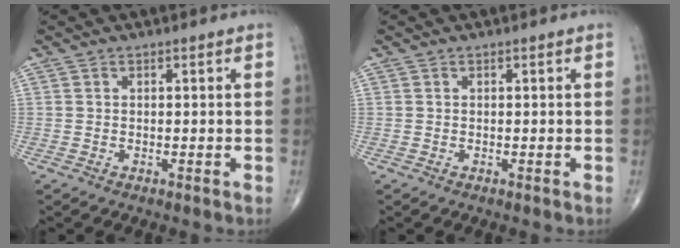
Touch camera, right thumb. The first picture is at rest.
{"total": 0.0}